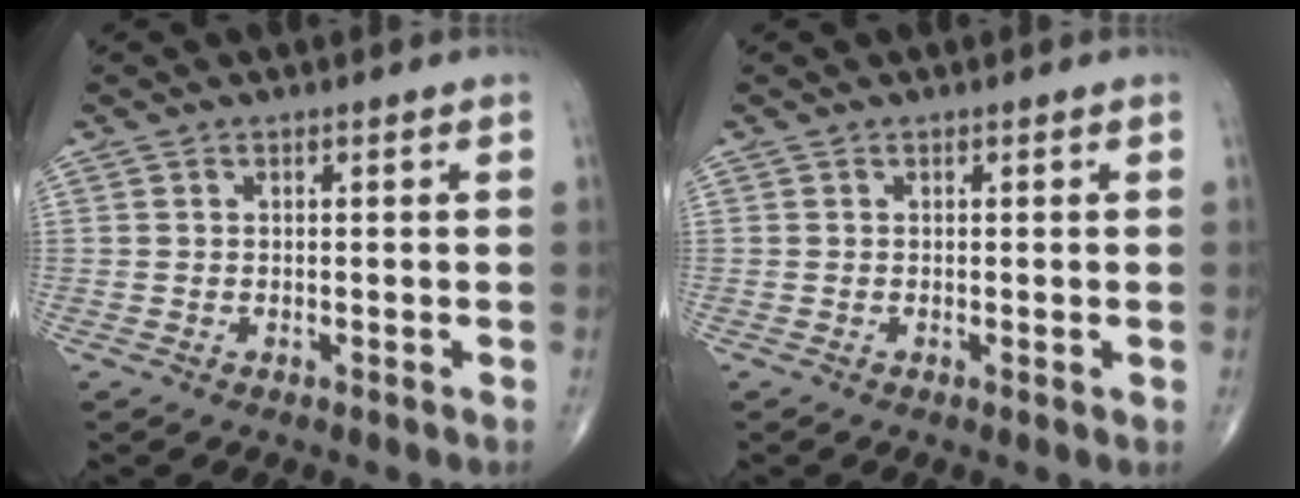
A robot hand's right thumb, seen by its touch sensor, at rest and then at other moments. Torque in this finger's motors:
{"motor_torque": [-0.10, -0.11, 0.04, 0.08, -0.01]}